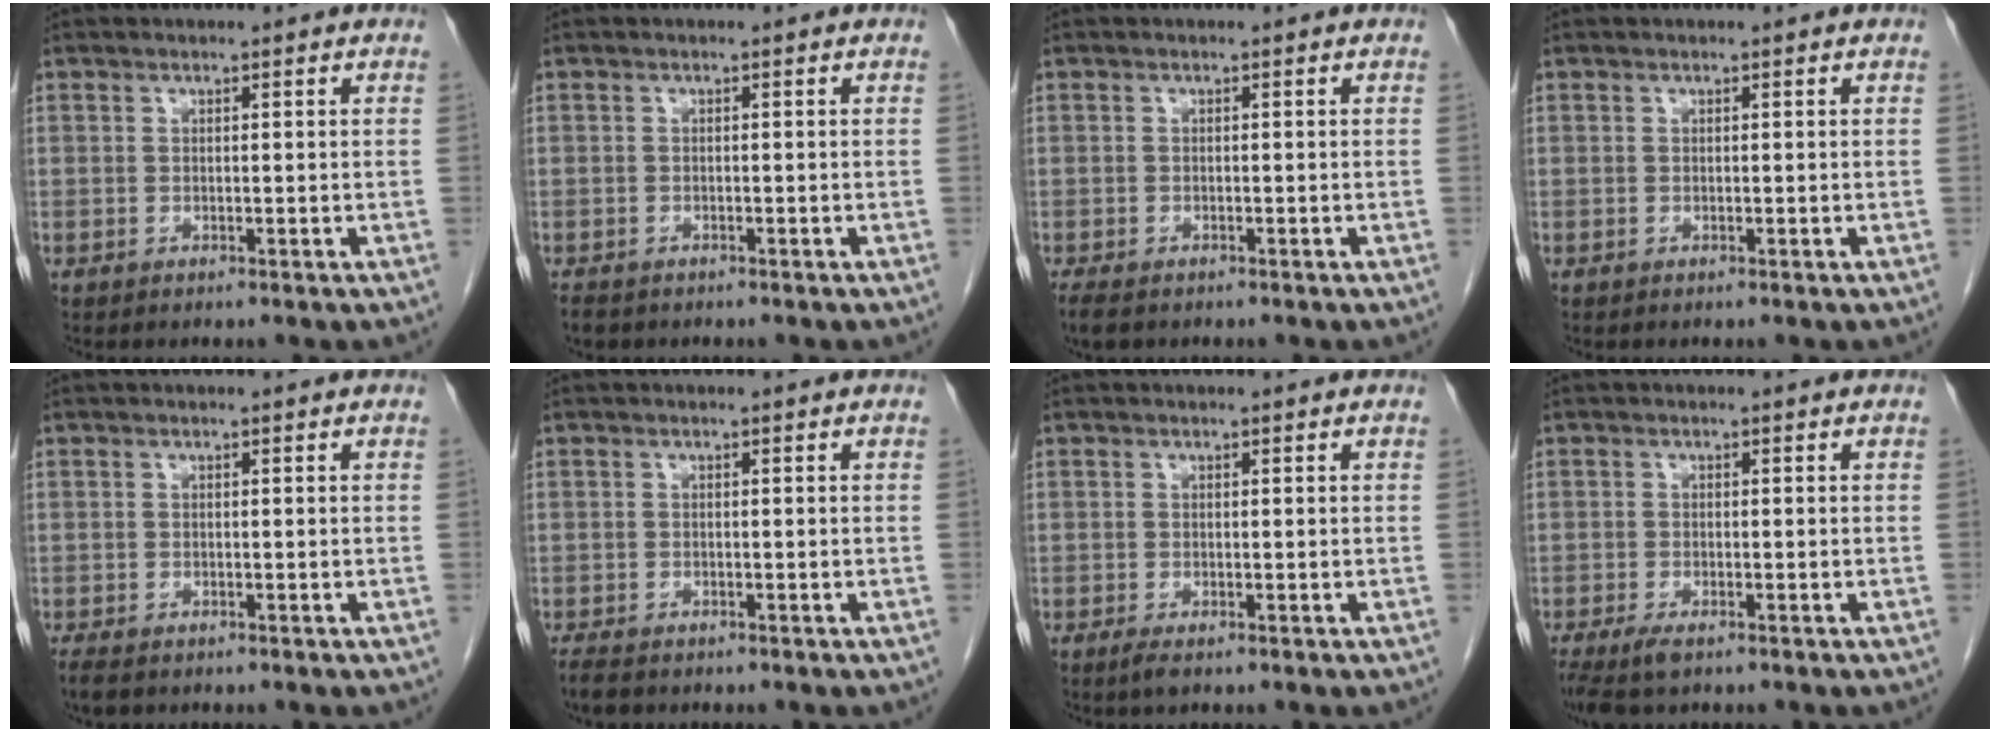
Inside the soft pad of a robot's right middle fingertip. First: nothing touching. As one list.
[{"total": 2.3, "force": [-1.8, 1.1, 0.7], "torque": [-0.017, -0.003, -0.026]}, {"total": 3.6, "force": [-2.7, 1.5, 1.8], "torque": [-0.035, -0.009, -0.041]}, {"total": 0.0}, {"total": 3.0, "force": [-2.3, 1.2, 1.5], "torque": [-0.031, -0.008, -0.033]}, {"total": 2.8, "force": [-2.3, 1.0, 1.3], "torque": [-0.030, -0.007, -0.035]}, {"total": 1.4, "force": [-0.9, 0.3, 1.0], "torque": [-0.024, -0.004, -0.015]}, {"total": 4.1, "force": [-2.9, 1.1, 2.7], "torque": [-0.054, -0.011, -0.049]}]